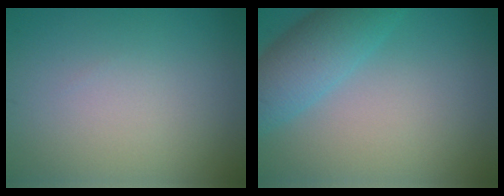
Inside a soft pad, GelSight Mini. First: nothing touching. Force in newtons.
{"total": 5.1, "press": 5.1, "slide": 0.3}